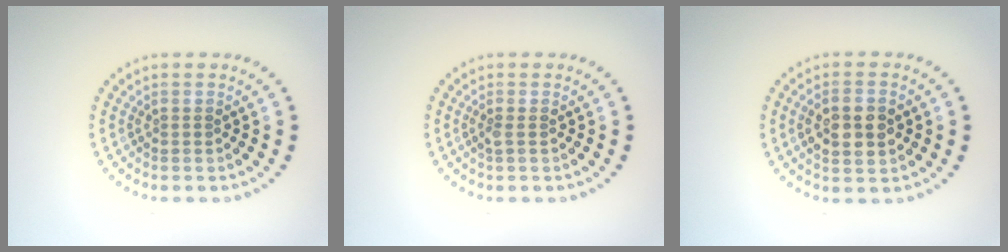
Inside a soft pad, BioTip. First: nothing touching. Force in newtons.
{"total": 0.6, "press": 0.5, "slide": 0.3}
{"total": 3.7, "press": 3.7, "slide": 0.2}